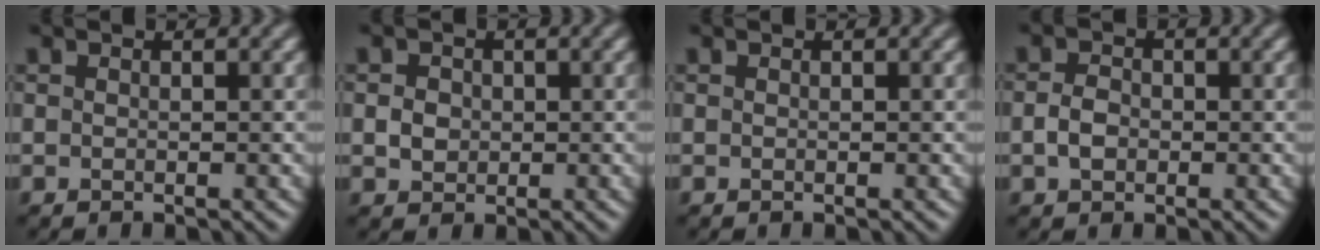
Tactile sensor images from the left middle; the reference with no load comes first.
{"total": 1.8, "force": [0.0, 1.6, 0.8], "torque": [-0.013, -0.003, -0.001]}
{"total": 0.0}
{"total": 2.2, "force": [-0.4, 1.7, 1.4], "torque": [-0.028, 0.000, -0.013]}